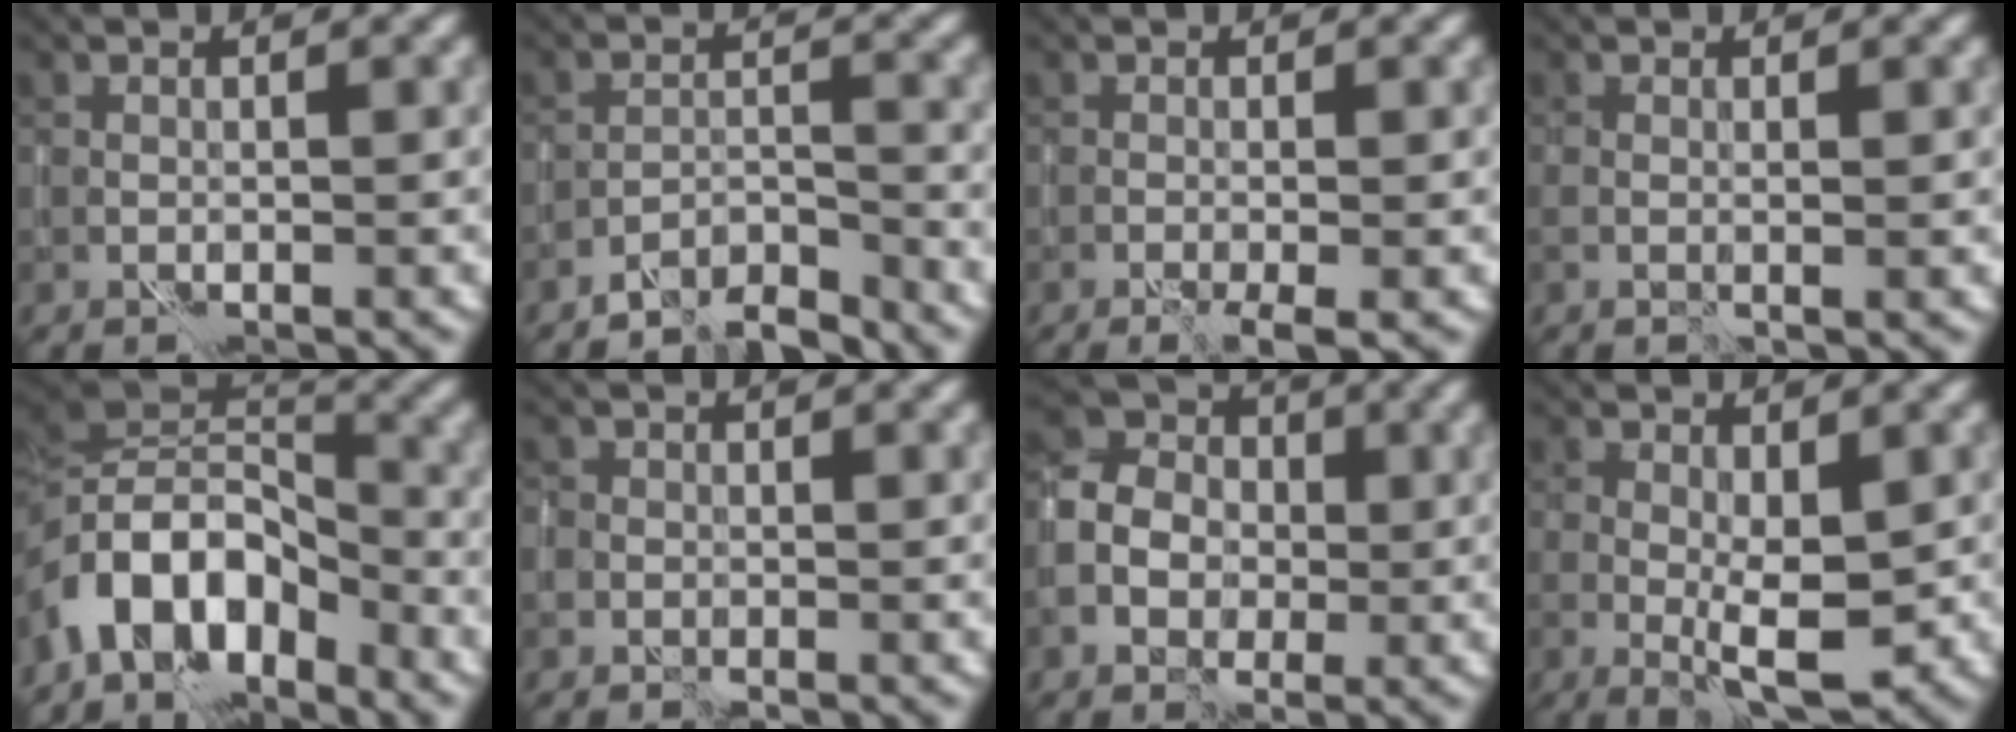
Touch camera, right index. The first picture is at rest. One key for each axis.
{"total": 4.3, "fx": -4.1, "fy": 0.7, "fz": 1.2, "tx": -0.019, "ty": 0.004, "tz": -0.077}
{"total": 1.9, "fx": -1.1, "fy": 0.2, "fz": 1.5, "tx": -0.030, "ty": 0.000, "tz": -0.022}
{"total": 1.2, "fx": 0.1, "fy": 0.2, "fz": 1.2, "tx": -0.017, "ty": 0.000, "tz": 0.001}
{"total": 9.4, "fx": -4.7, "fy": 5.3, "fz": 6.2, "tx": -0.103, "ty": 0.016, "tz": -0.100}
{"total": 1.6, "fx": -0.9, "fy": 1.3, "fz": 0.4, "tx": -0.005, "ty": -0.002, "tz": -0.019}
{"total": 6.3, "fx": -1.2, "fy": 5.2, "fz": 3.3, "tx": -0.064, "ty": 0.002, "tz": -0.033}
{"total": 5.0, "fx": -0.4, "fy": 2.1, "fz": 4.5, "tx": -0.078, "ty": -0.009, "tz": -0.002}